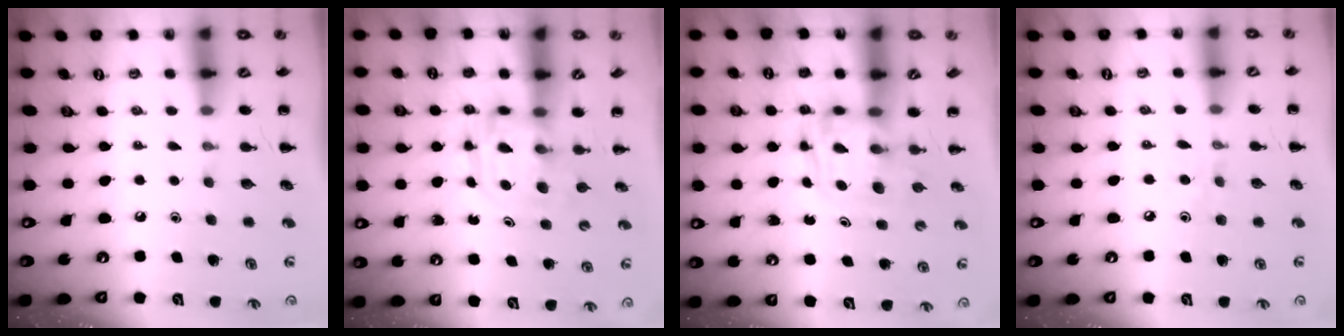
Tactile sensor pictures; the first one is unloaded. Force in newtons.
{"total": 3.2, "press": 3.2, "slide": 0.2}
{"total": 2.7, "press": 2.7, "slide": 0.2}
{"total": 5.3, "press": 5.0, "slide": 1.7}